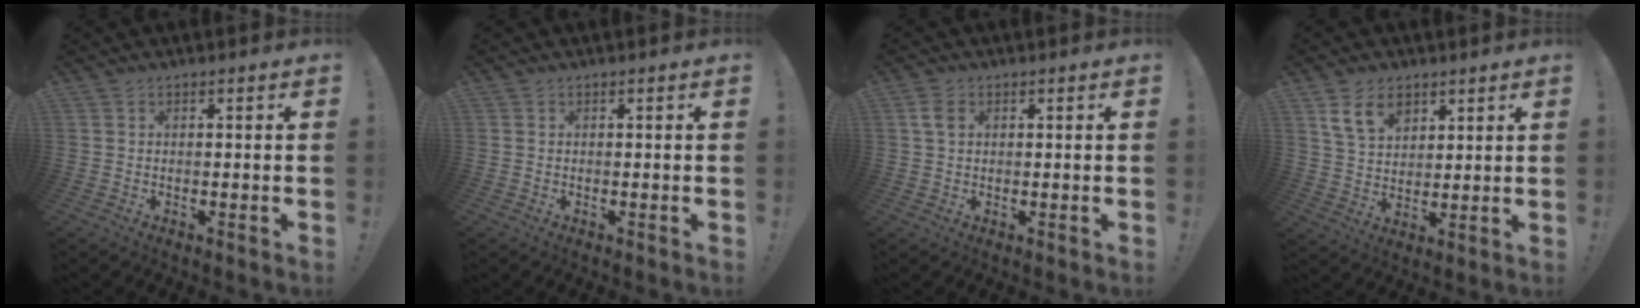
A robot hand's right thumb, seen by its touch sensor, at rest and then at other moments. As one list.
[{"total": 0.0}, {"total": 4.1, "force": [1.2, 2.8, 2.7], "torque": [-0.037, 0.002, 0.023]}, {"total": 10.4, "force": [6.0, 7.0, 4.9], "torque": [-0.081, -0.020, 0.118]}]